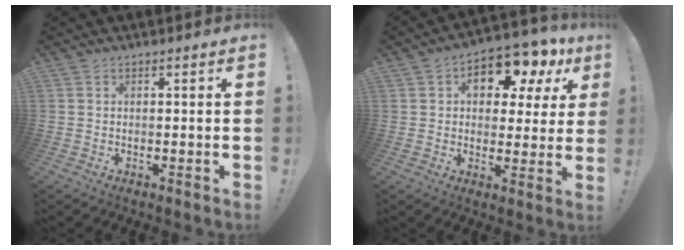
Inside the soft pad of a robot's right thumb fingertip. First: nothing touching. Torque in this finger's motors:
{"motor_torque": [0.77, 2.57, 0.43, -0.07, 0.00]}